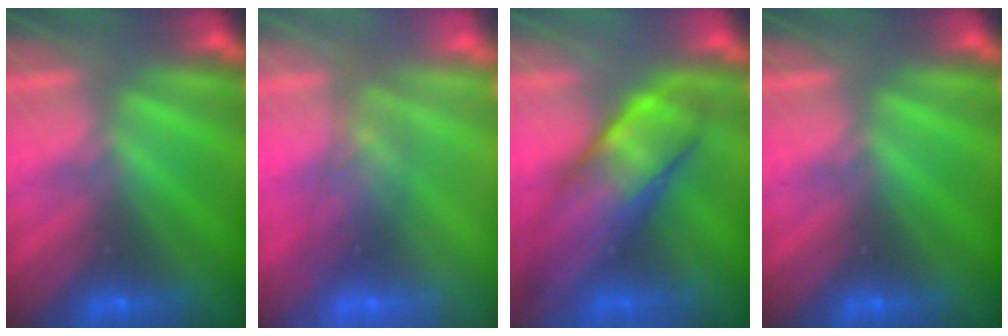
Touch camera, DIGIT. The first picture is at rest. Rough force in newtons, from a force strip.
{"total": 2.6}
{"total": 9.5}
{"total": 0.0}